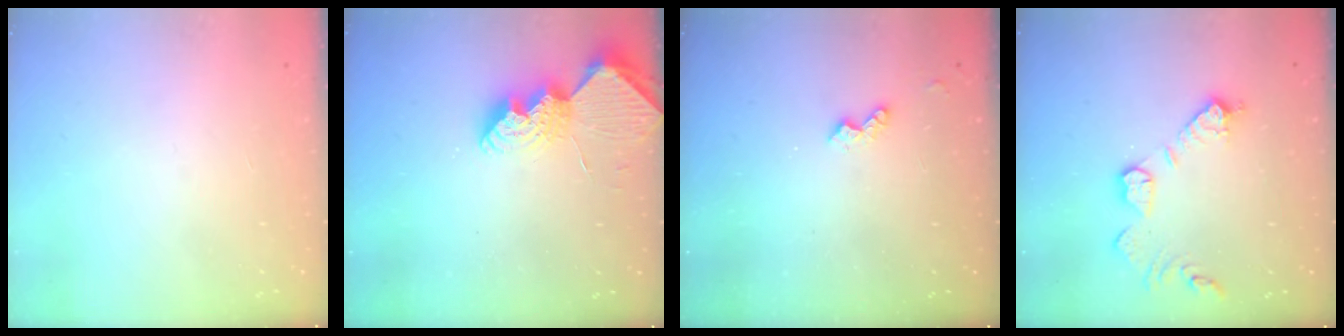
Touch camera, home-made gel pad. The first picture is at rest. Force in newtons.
{"total": 10.7, "press": 10.7, "slide": 0.5}
{"total": 4.0, "press": 4.0, "slide": 0.6}
{"total": 12.9, "press": 12.8, "slide": 0.9}